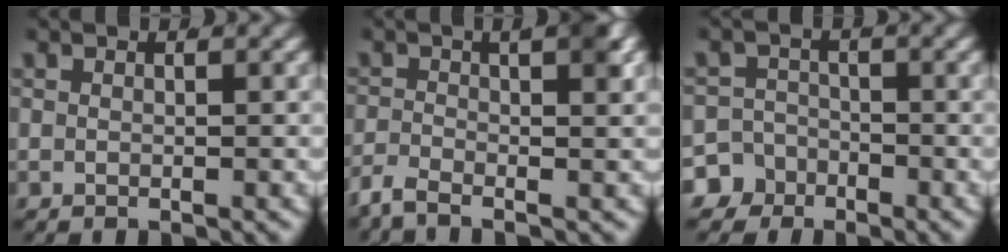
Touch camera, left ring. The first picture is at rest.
{"total": 3.6, "force": [-1.3, 0.8, 3.3], "torque": [-0.053, -0.005, -0.026]}
{"total": 6.0, "force": [-3.7, 4.7, 0.8], "torque": [-0.015, -0.024, -0.064]}